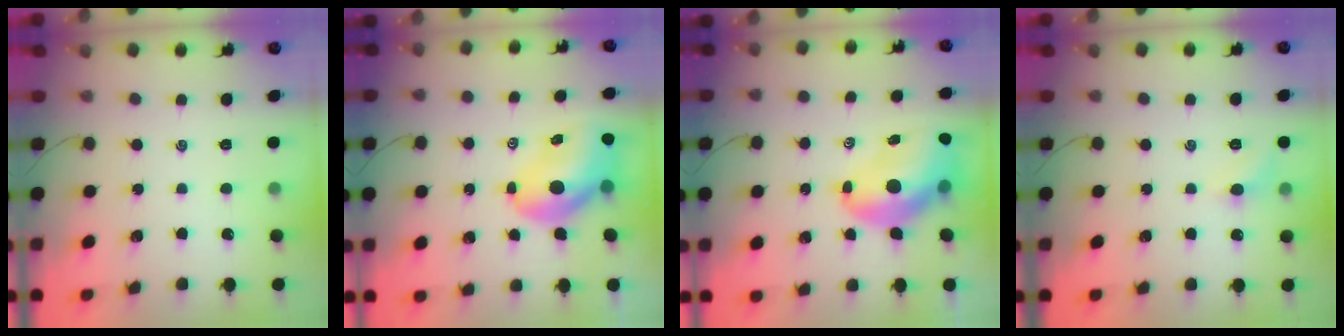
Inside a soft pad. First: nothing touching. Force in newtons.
{"total": 9.7, "press": 9.2, "slide": 3.0}
{"total": 11.8, "press": 11.3, "slide": 3.4}
{"total": 5.6, "press": 5.3, "slide": 1.9}